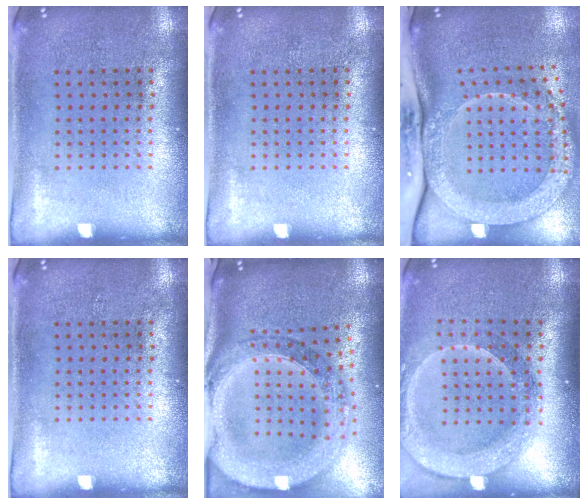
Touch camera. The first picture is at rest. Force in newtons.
{"total": 0.0}
{"total": 3.3, "press": 2.3, "slide": 2.3}
{"total": 0.0}
{"total": 2.6, "press": 2.3, "slide": 1.3}
{"total": 2.4, "press": 1.9, "slide": 1.4}